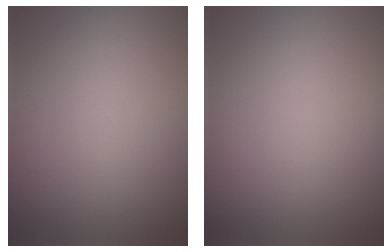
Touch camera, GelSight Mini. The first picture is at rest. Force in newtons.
{"total": 0.0}